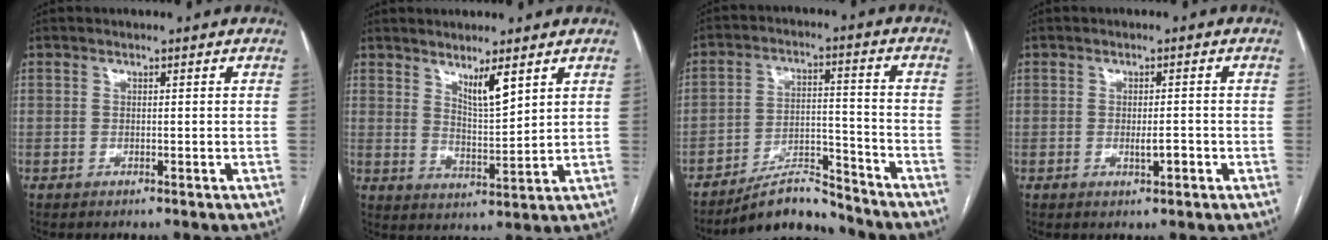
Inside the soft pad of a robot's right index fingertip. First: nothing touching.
{"total": 5.2, "force": [3.4, 0.6, 3.8], "torque": [-0.069, -0.015, 0.065]}
{"total": 7.9, "force": [-7.6, 1.6, 1.5], "torque": [-0.021, 0.022, -0.130]}
{"total": 2.3, "force": [-0.7, 0.6, 2.1], "torque": [-0.036, 0.000, -0.009]}